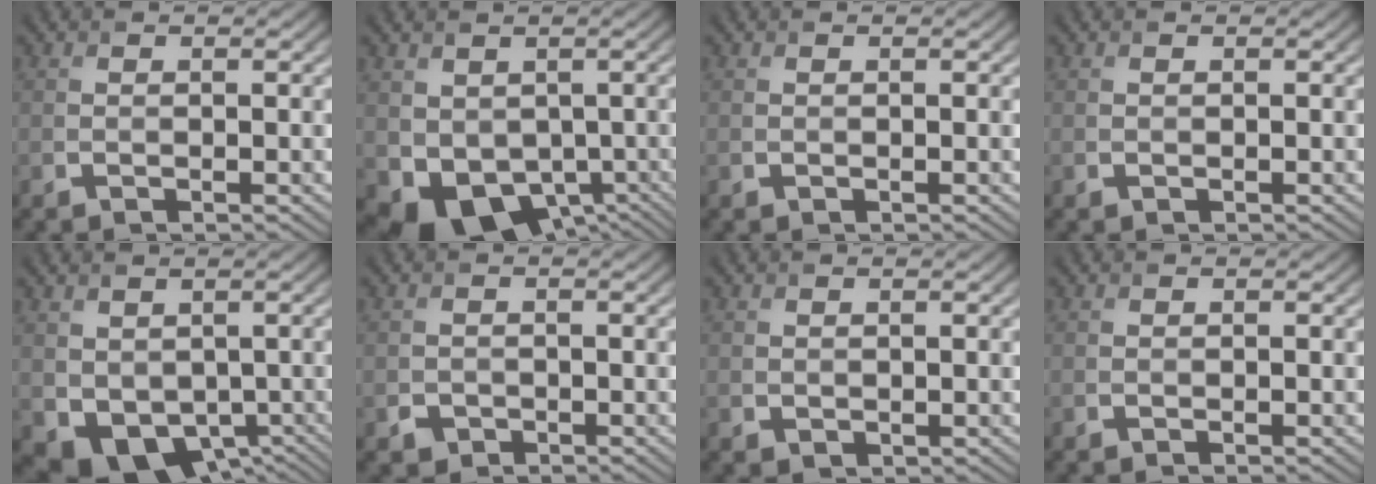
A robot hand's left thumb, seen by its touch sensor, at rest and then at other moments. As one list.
[{"total": 7.3, "force": [-1.4, 5.7, 4.3], "torque": [-0.081, -0.035, -0.011]}, {"total": 0.0}, {"total": 0.0}, {"total": 6.4, "force": [-0.6, 5.1, 3.9], "torque": [-0.079, -0.037, 0.004]}, {"total": 1.6, "force": [-0.8, 1.4, 0.4], "torque": [-0.004, -0.006, -0.017]}, {"total": 0.7, "force": [0.3, 0.6, 0.1], "torque": [-0.006, -0.006, 0.009]}, {"total": 0.0}]